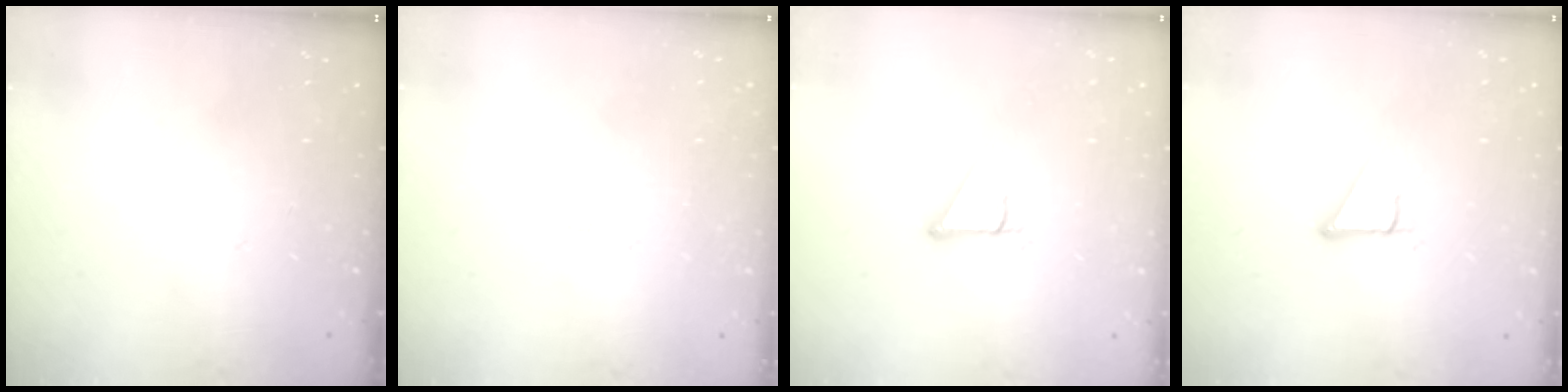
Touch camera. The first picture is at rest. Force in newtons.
{"total": 2.3, "press": 2.3, "slide": 0.2}
{"total": 2.7, "press": 2.7, "slide": 0.0}
{"total": 3.0, "press": 3.0, "slide": 0.1}